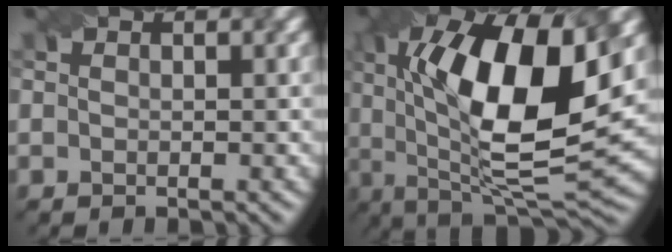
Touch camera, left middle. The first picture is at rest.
{"total": 15.1, "force": [3.1, 5.4, 13.8], "torque": [-0.224, -0.003, 0.046]}